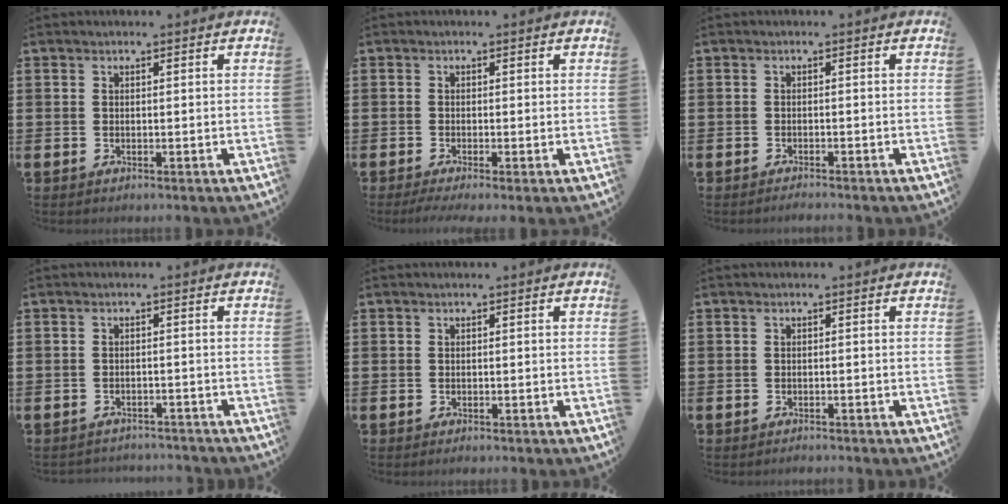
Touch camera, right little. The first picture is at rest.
{"total": 1.1, "force": [-0.3, 0.1, 1.0], "torque": [-0.018, -0.003, -0.006]}
{"total": 0.8, "force": [-0.8, -0.1, 0.2], "torque": [-0.004, -0.002, -0.016]}
{"total": 1.6, "force": [-1.6, 0.0, -0.1], "torque": [-0.003, 0.002, -0.036]}
{"total": 0.0}
{"total": 0.6, "force": [-0.6, 0.0, 0.0], "torque": [-0.001, -0.002, -0.012]}